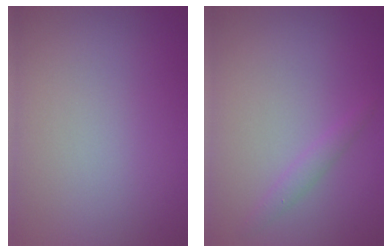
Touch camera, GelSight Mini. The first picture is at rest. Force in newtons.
{"total": 1.1, "press": 1.1, "slide": 0.0}